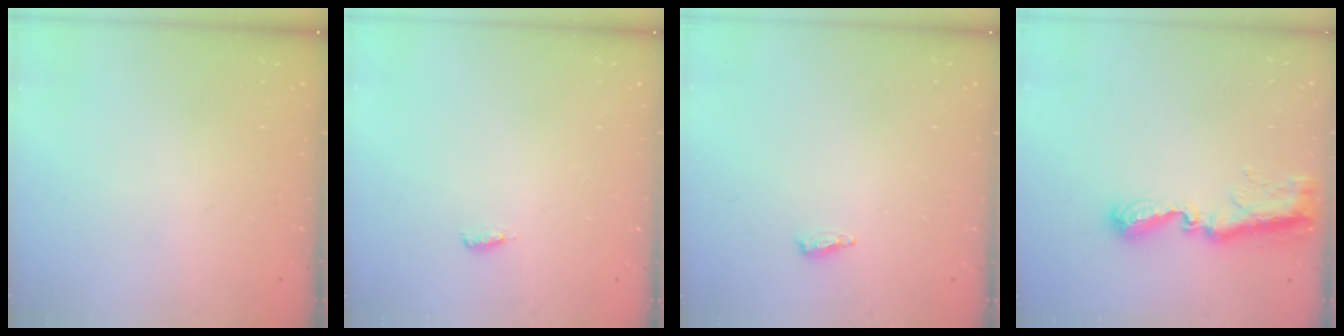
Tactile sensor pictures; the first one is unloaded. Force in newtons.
{"total": 3.7, "press": 3.3, "slide": 1.7}
{"total": 4.6, "press": 4.4, "slide": 1.1}
{"total": 9.9, "press": 9.9, "slide": 0.7}